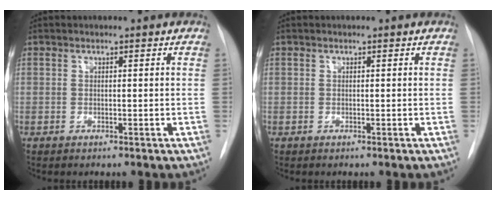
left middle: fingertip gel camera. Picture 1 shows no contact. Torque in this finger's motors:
{"motor_torque": [0.00, 0.00, 0.00, 0.00]}